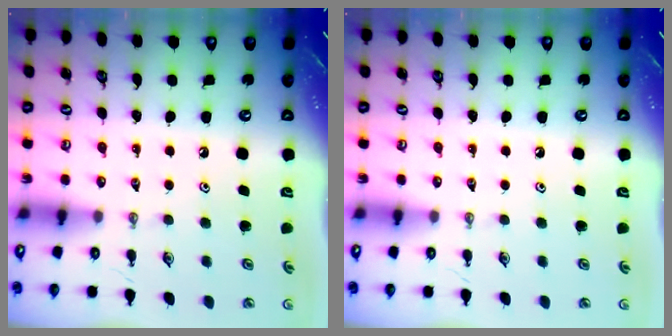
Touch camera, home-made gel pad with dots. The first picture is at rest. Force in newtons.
{"total": 0.0}